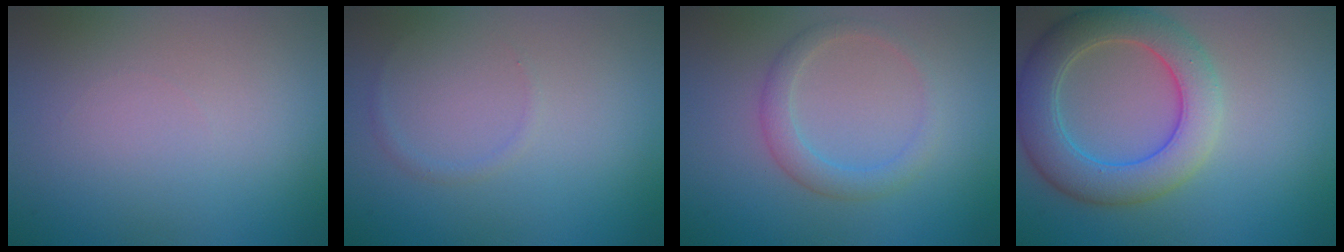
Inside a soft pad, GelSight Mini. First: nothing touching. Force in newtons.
{"total": 0.6, "press": 0.6, "slide": 0.0}
{"total": 2.4, "press": 2.4, "slide": 0.1}
{"total": 6.7, "press": 6.7, "slide": 0.2}